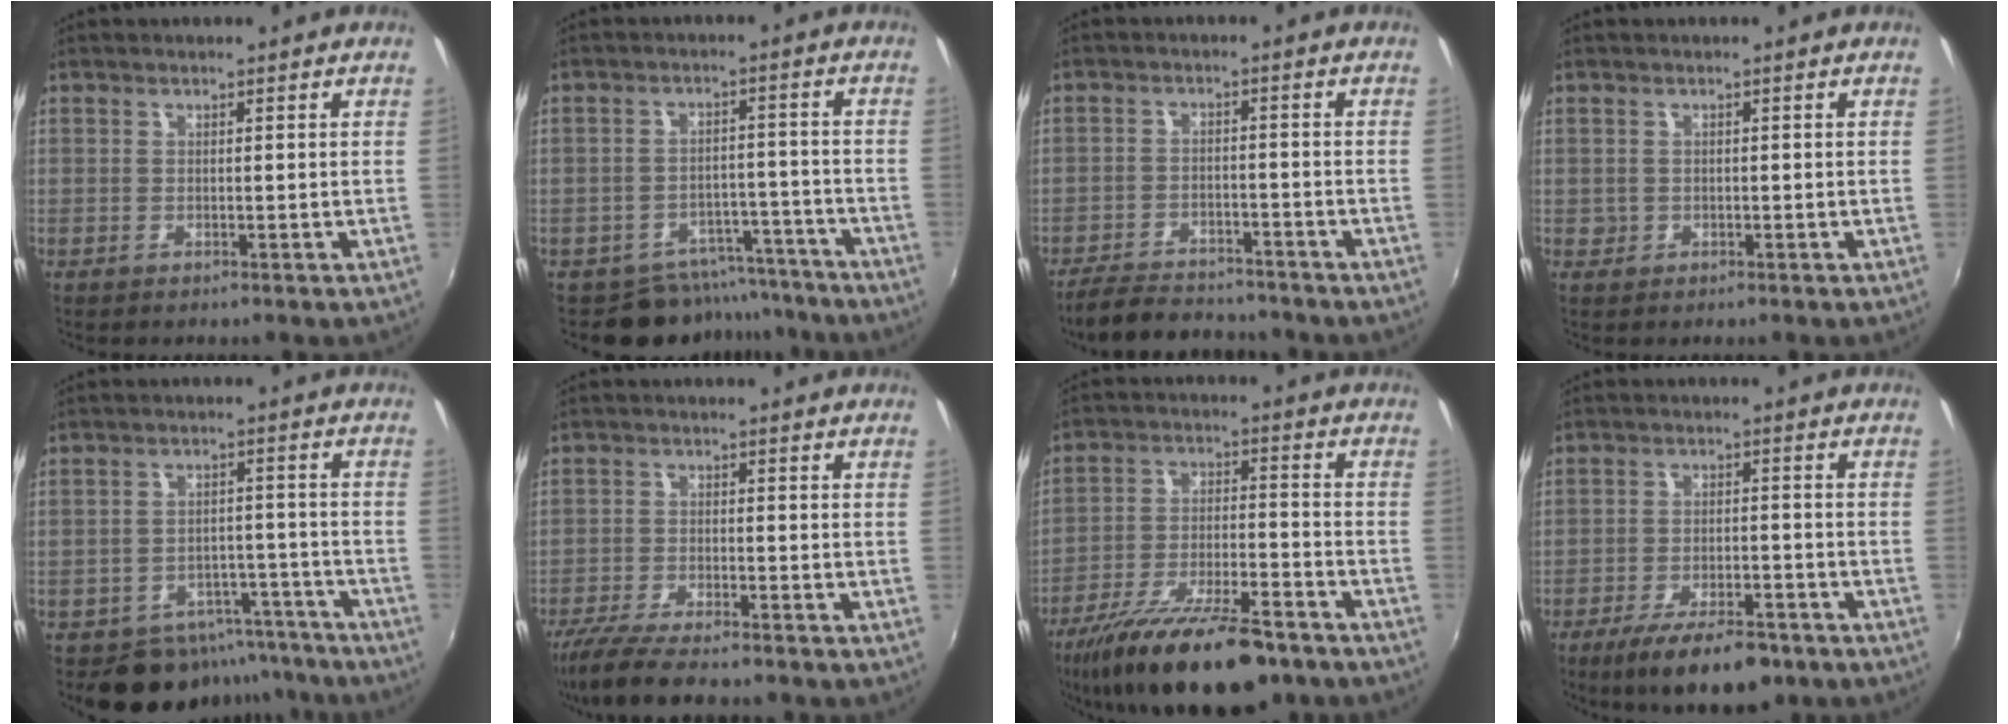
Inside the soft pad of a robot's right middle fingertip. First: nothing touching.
{"total": 10.1, "force": [-8.8, 4.9, 0.9], "torque": [-0.015, 0.032, -0.110]}
{"total": 11.1, "force": [-10.0, 3.2, 3.8], "torque": [-0.102, -0.009, -0.154]}
{"total": 1.5, "force": [-0.3, 1.5, 0.3], "torque": [-0.003, -0.003, -0.004]}
{"total": 11.5, "force": [-9.5, 6.1, 1.9], "torque": [-0.033, 0.030, -0.114]}
{"total": 9.2, "force": [-7.9, 1.3, 4.6], "torque": [-0.114, -0.031, -0.140]}
{"total": 21.0, "force": [-15.5, 6.2, 12.7], "torque": [-0.240, -0.044, -0.248]}
{"total": 12.2, "force": [-8.8, 4.1, 7.5], "torque": [-0.154, -0.023, -0.137]}